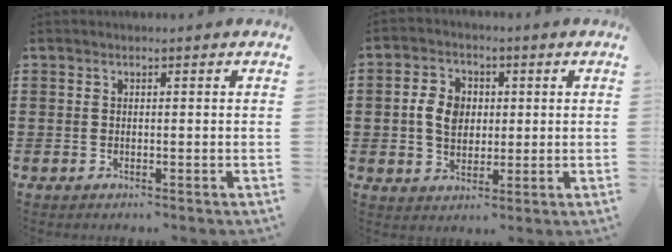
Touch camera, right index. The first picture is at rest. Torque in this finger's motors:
{"motor_torque": [0.27, -0.05, 0.35, 0.05]}